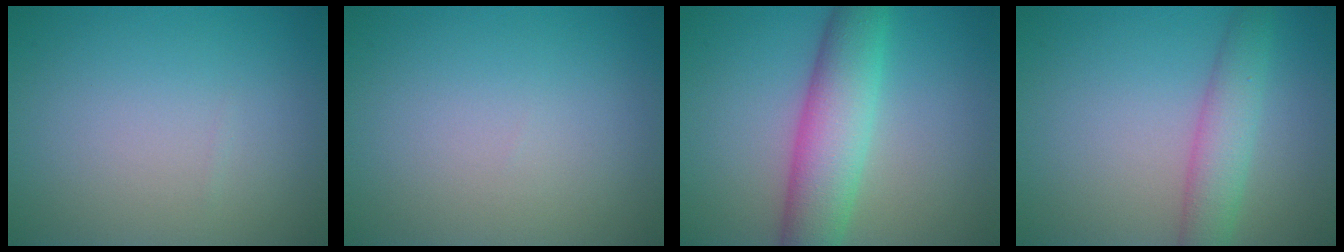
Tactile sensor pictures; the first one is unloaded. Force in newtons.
{"total": 0.0}
{"total": 6.8, "press": 6.8, "slide": 0.2}
{"total": 3.8, "press": 3.8, "slide": 0.1}